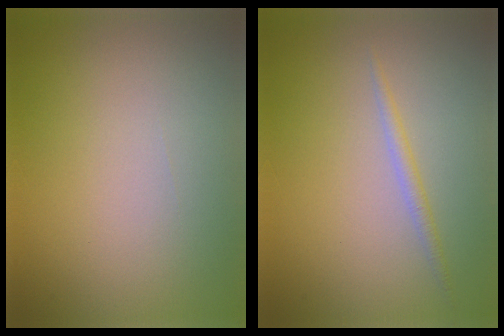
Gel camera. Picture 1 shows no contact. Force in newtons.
{"total": 1.1, "press": 1.1, "slide": 0.1}